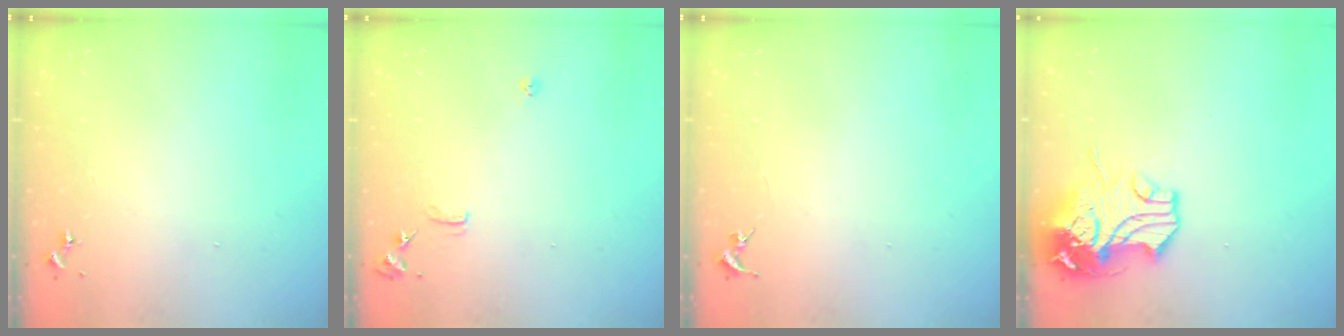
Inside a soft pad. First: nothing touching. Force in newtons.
{"total": 7.4, "press": 7.4, "slide": 0.7}
{"total": 0.0}
{"total": 13.9, "press": 13.7, "slide": 2.3}